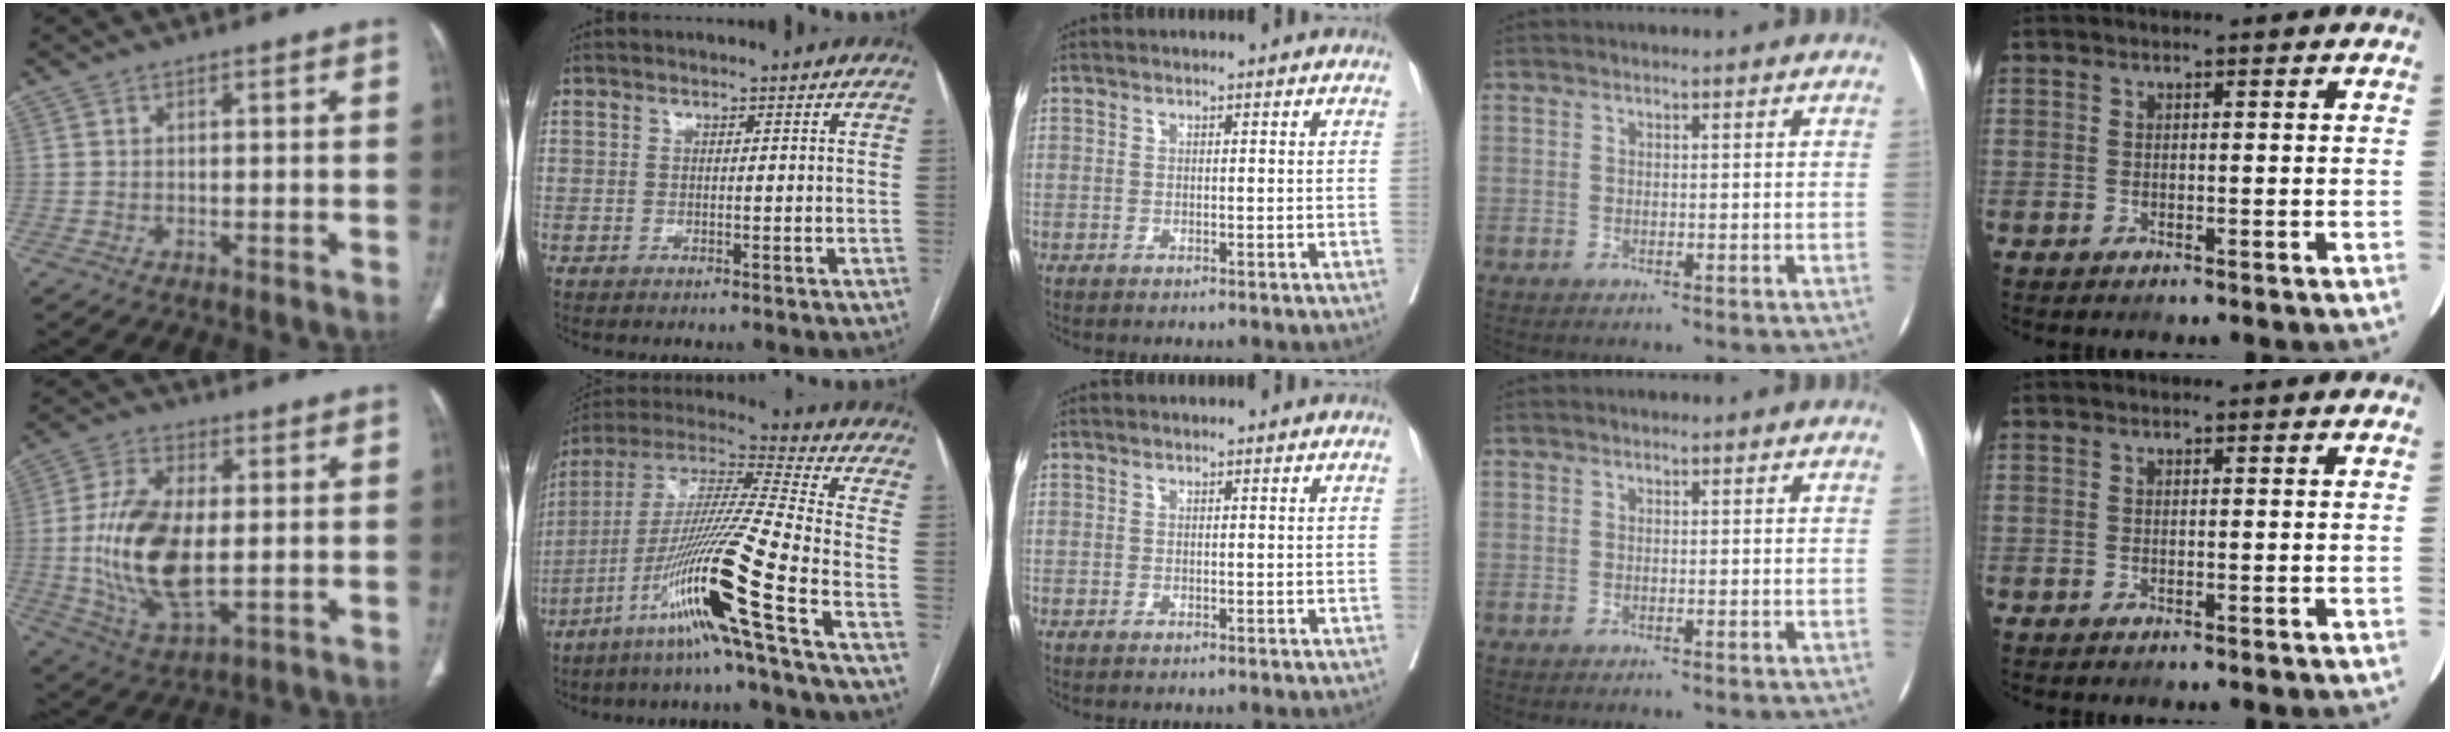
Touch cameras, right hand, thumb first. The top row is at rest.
{"thumb": {"total": 16.5, "force": [-0.4, 8.3, 14.2], "torque": [-0.280, -0.012, -0.001]}, "index": {"total": 19.8, "force": [-9.2, -2.0, 17.5], "torque": [-0.362, -0.029, -0.180]}}